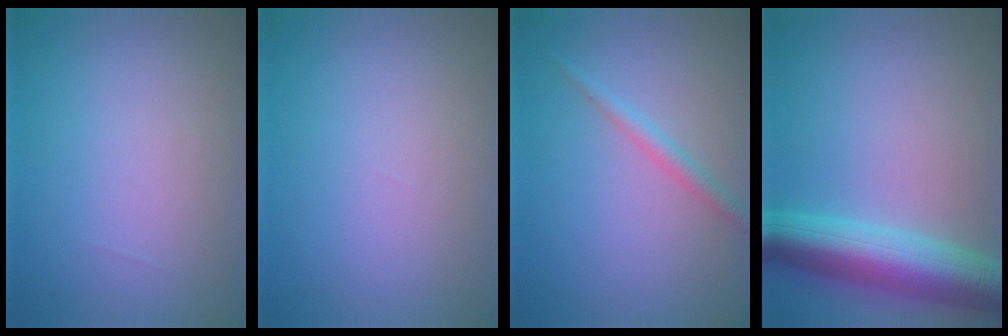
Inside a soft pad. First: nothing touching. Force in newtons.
{"total": 0.0}
{"total": 1.5, "press": 1.5, "slide": 0.1}
{"total": 8.2, "press": 8.2, "slide": 0.2}